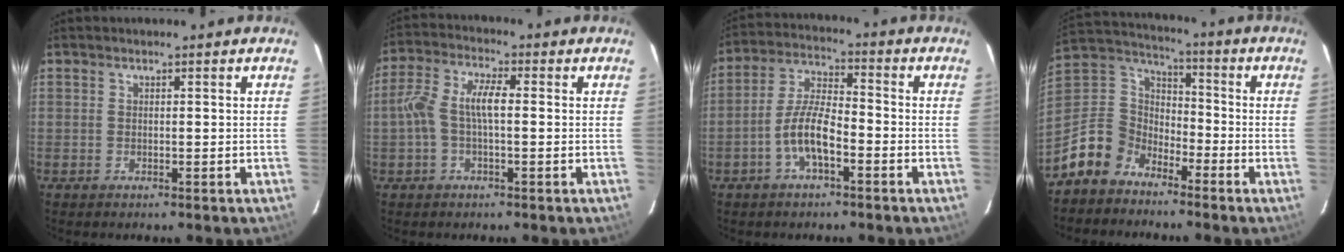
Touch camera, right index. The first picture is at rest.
{"total": 7.1, "force": [-0.4, 2.4, 6.6], "torque": [-0.145, 0.018, -0.009]}
{"total": 8.2, "force": [-3.7, 2.7, 6.8], "torque": [-0.149, 0.011, -0.069]}
{"total": 10.3, "force": [-7.2, 6.7, 2.9], "torque": [-0.079, 0.036, -0.148]}